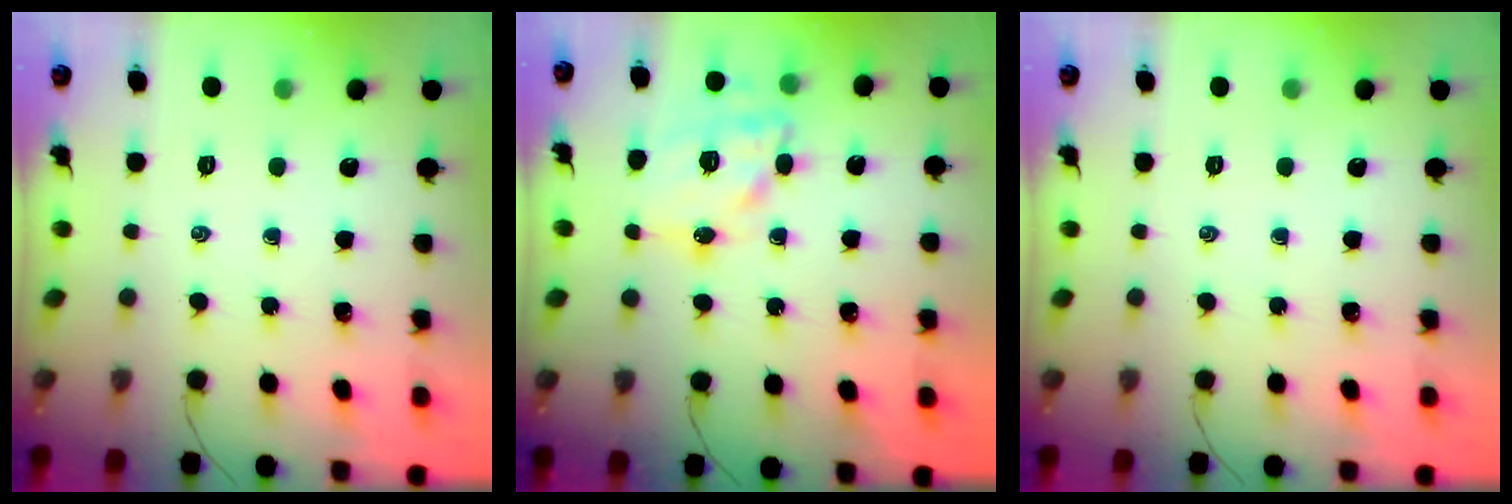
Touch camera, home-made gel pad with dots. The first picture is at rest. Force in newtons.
{"total": 15.3, "press": 15.2, "slide": 2.1}
{"total": 0.0}